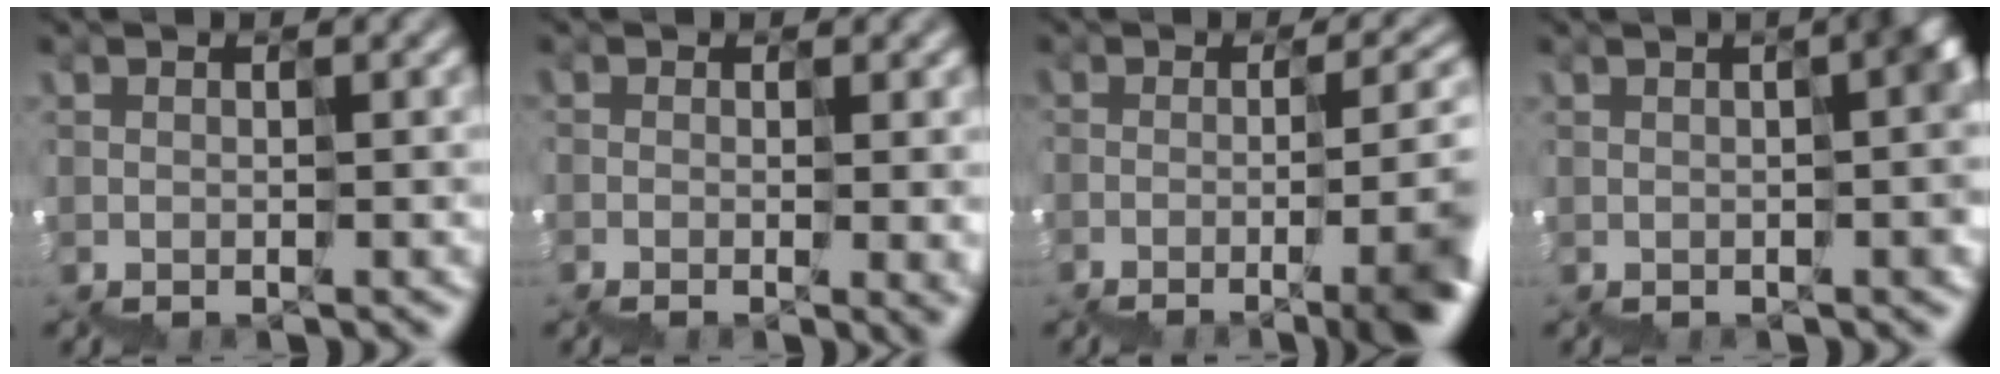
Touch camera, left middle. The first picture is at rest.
{"total": 4.7, "force": [-0.7, 2.1, 4.2], "torque": [-0.066, -0.005, 0.000]}
{"total": 8.4, "force": [-2.7, 2.9, 7.4], "torque": [-0.100, 0.004, -0.034]}
{"total": 8.2, "force": [0.2, 3.5, 7.4], "torque": [-0.049, 0.017, -0.005]}